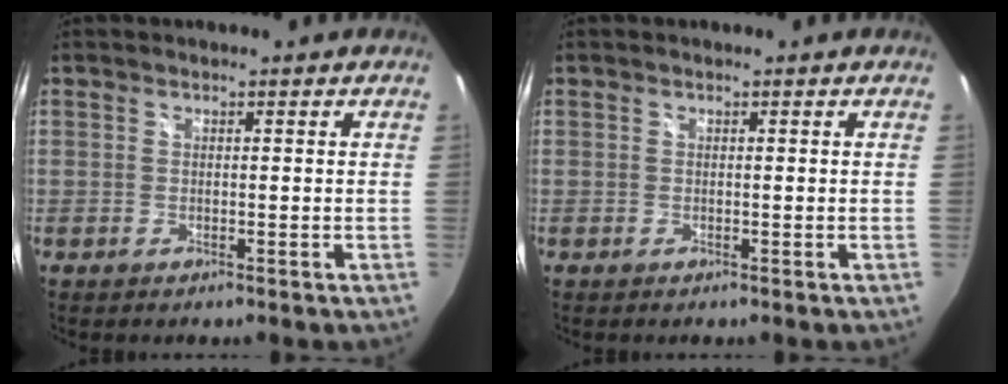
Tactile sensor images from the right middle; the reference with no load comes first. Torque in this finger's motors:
{"motor_torque": [0.00, 0.07, 0.00, 0.00]}